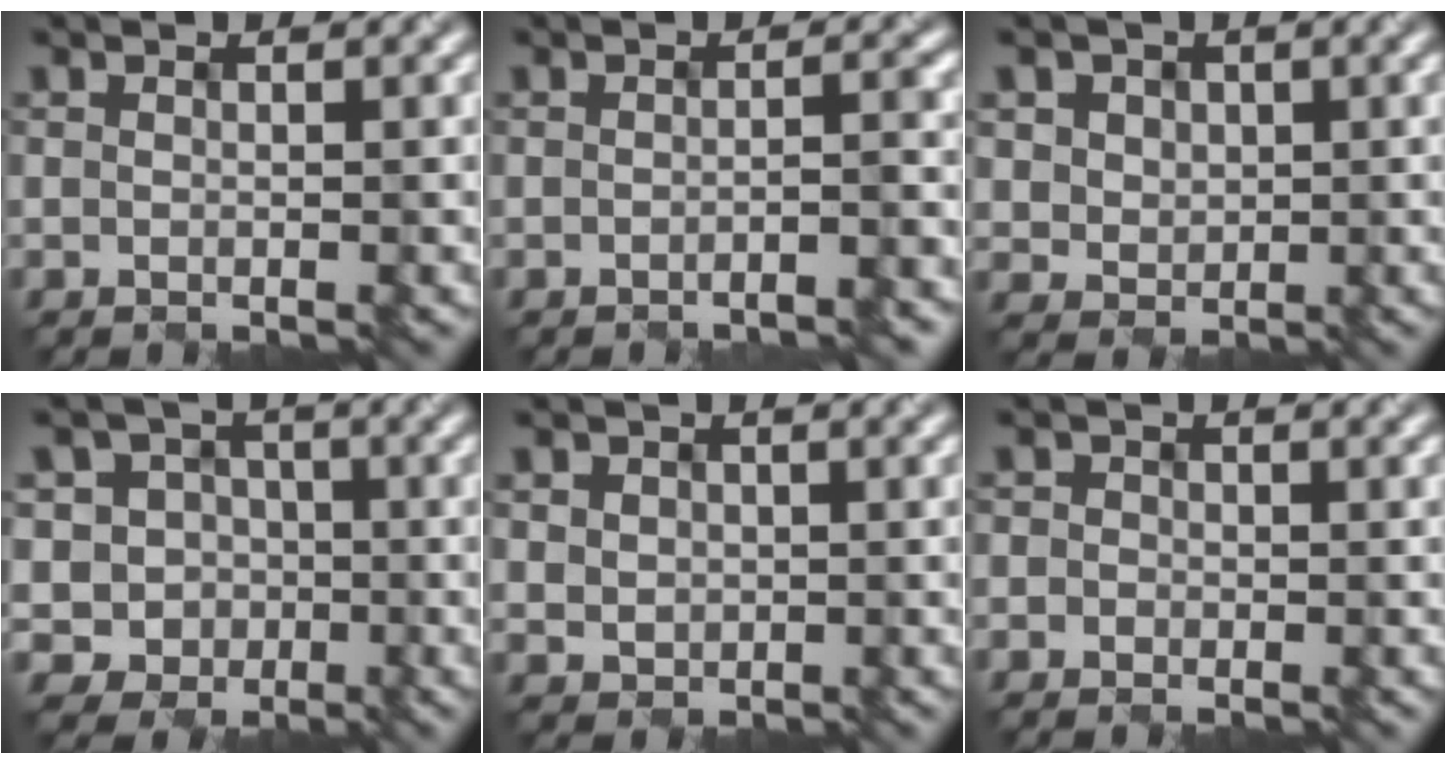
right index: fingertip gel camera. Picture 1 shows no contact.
{"total": 2.6, "force": [-1.6, 0.6, 2.0], "torque": [-0.012, 0.007, -0.017]}
{"total": 3.3, "force": [1.1, 2.9, 0.8], "torque": [-0.051, 0.006, 0.032]}
{"total": 4.8, "force": [-1.8, 4.4, 0.5], "torque": [-0.006, 0.017, -0.053]}
{"total": 2.4, "force": [0.4, 2.3, 0.5], "torque": [-0.033, 0.006, 0.016]}
{"total": 1.1, "force": [-0.7, 0.7, -0.5], "torque": [0.009, -0.002, -0.010]}